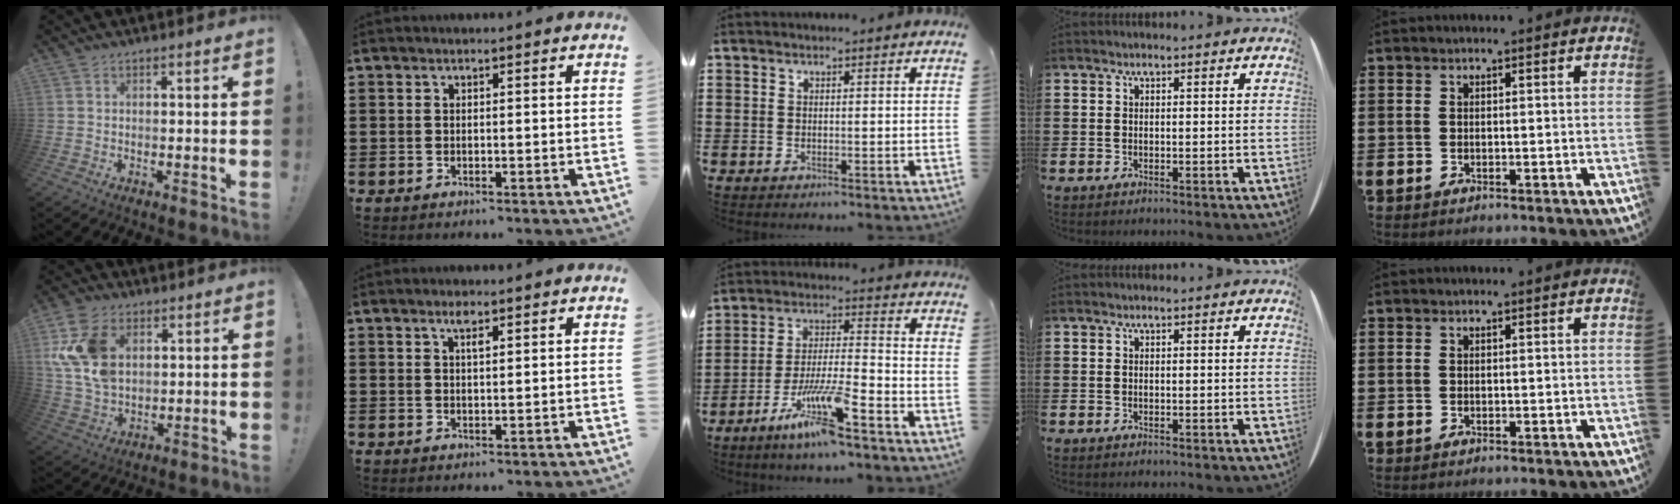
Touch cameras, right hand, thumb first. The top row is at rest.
{"thumb": {"total": 16.2, "force": [4.6, 11.4, 10.6], "torque": [-0.214, -0.008, 0.092]}, "index": {"total": 2.1, "force": [1.3, 0.4, 1.6], "torque": [-0.026, -0.001, 0.019]}, "middle": {"total": 10.2, "force": [-6.9, 0.8, 7.5], "torque": [-0.152, -0.007, -0.134]}}